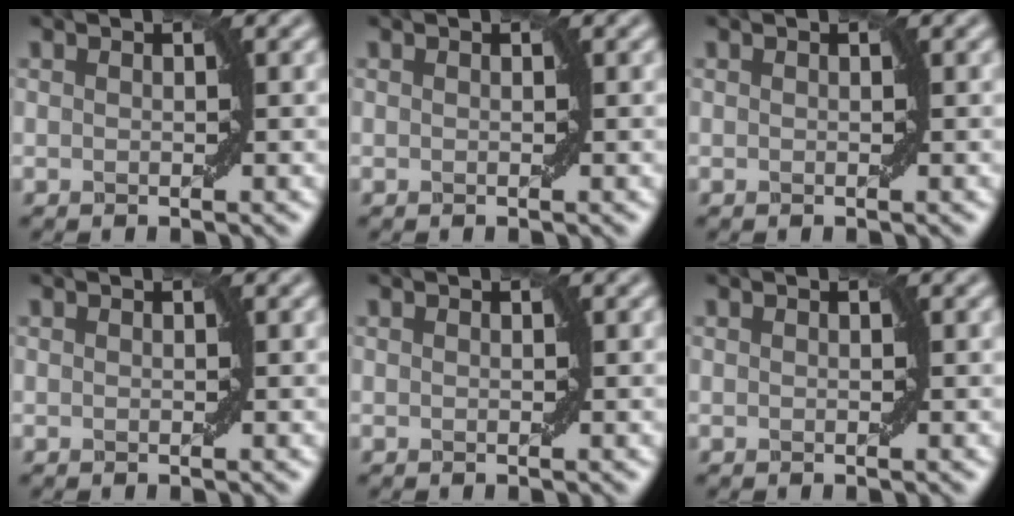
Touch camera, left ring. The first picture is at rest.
{"total": 0.0}
{"total": 0.0}
{"total": 0.0}
{"total": 0.0}
{"total": 0.0}